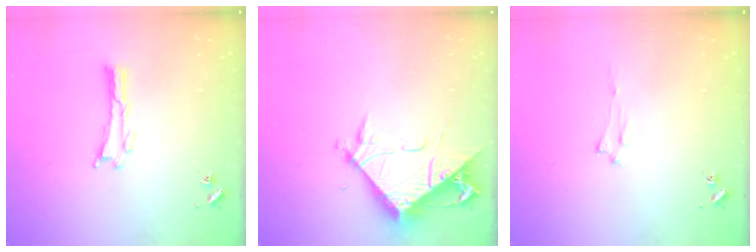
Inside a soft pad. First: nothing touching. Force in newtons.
{"total": 7.0, "press": 6.9, "slide": 1.0}
{"total": 1.4, "press": 1.4, "slide": 0.2}